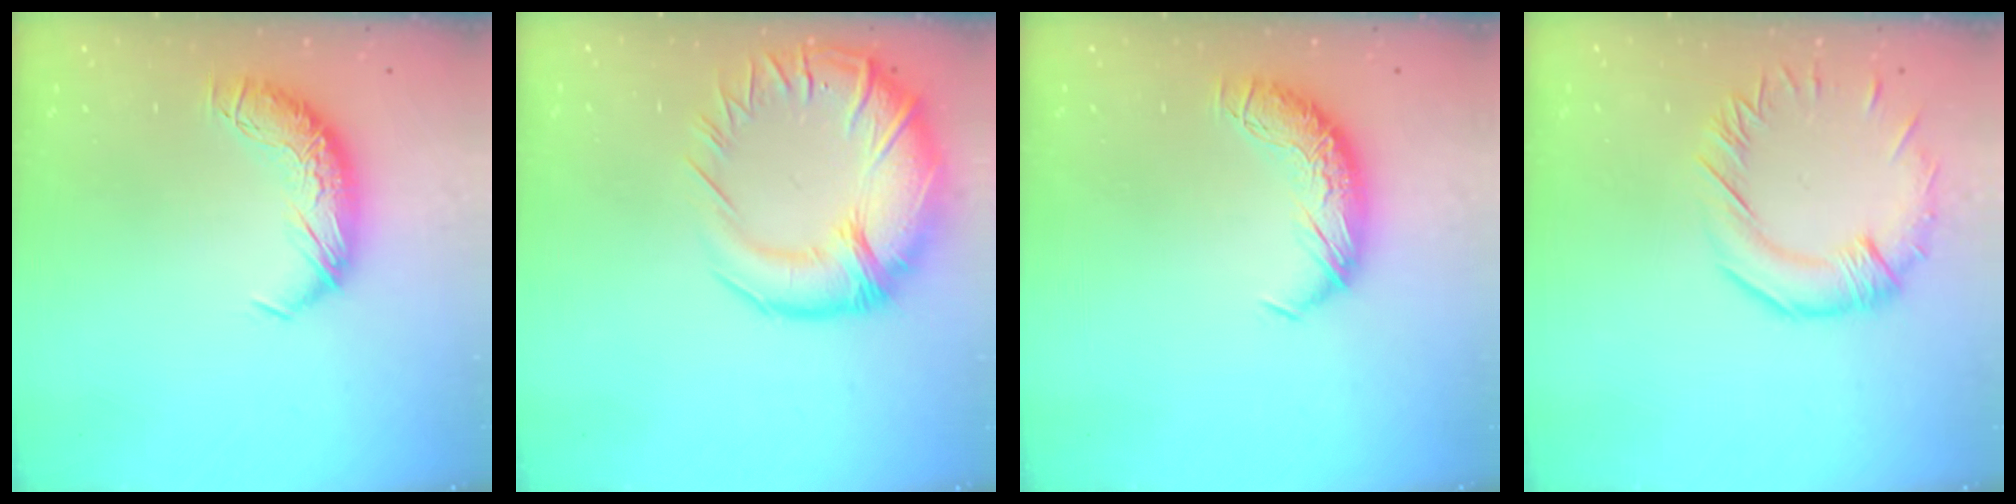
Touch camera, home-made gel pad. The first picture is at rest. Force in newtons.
{"total": 9.4, "press": 8.2, "slide": 4.7}
{"total": 0.0}
{"total": 2.0, "press": 1.8, "slide": 1.0}